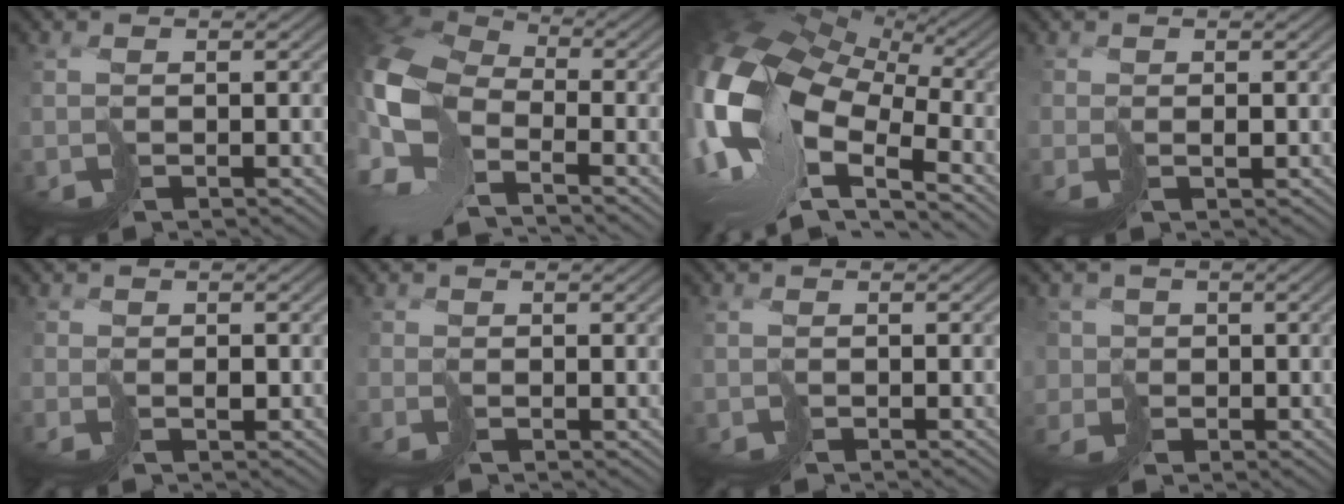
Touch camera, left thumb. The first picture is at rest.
{"total": 13.2, "force": [-4.8, 7.8, 9.6], "torque": [-0.264, -0.018, -0.087]}
{"total": 18.1, "force": [-2.2, 10.7, 14.5], "torque": [-0.326, -0.019, -0.035]}
{"total": 0.9, "force": [0.6, 0.0, -0.7], "torque": [0.018, 0.001, 0.017]}
{"total": 0.8, "force": [0.5, 0.2, -0.7], "torque": [0.018, 0.001, 0.012]}
{"total": 1.2, "force": [0.5, -0.3, -1.1], "torque": [0.026, 0.002, 0.011]}
{"total": 0.0}
{"total": 5.0, "force": [-2.6, 3.9, 1.7], "torque": [-0.042, -0.014, -0.059]}